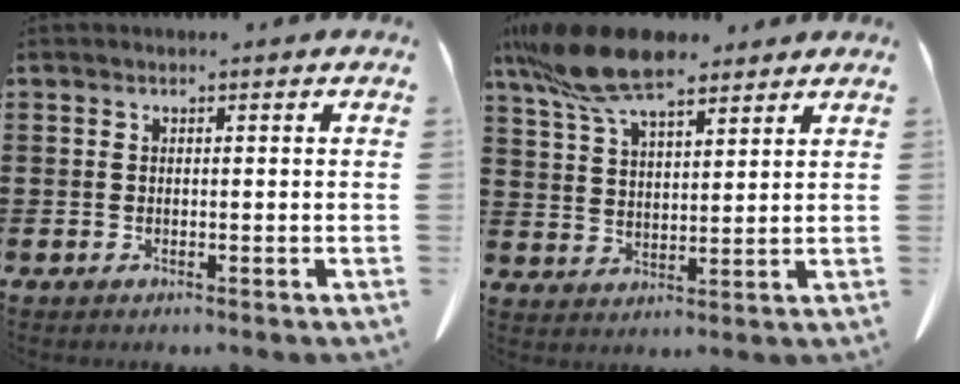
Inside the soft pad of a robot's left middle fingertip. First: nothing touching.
{"total": 11.5, "force": [8.7, 3.2, 6.9], "torque": [-0.164, -0.020, 0.161]}